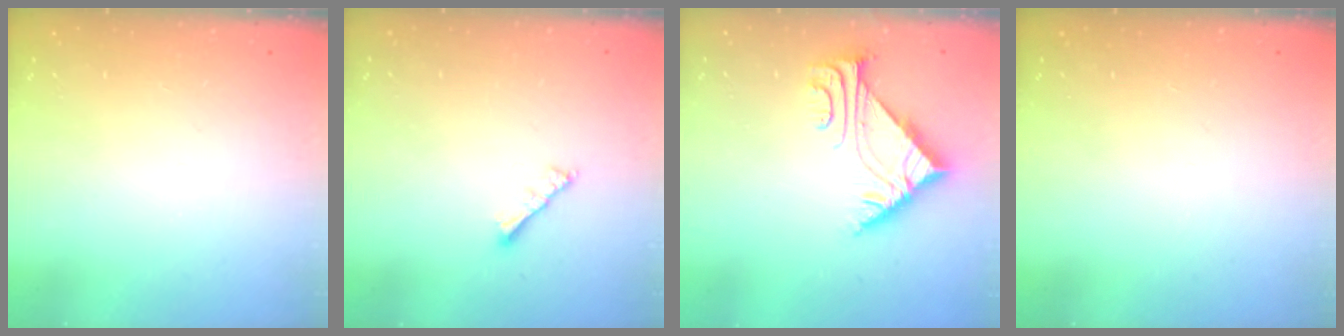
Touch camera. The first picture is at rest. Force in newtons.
{"total": 2.8, "press": 2.8, "slide": 0.6}
{"total": 4.9, "press": 4.8, "slide": 0.8}
{"total": 0.0}